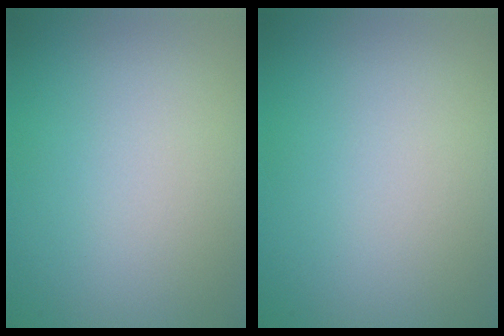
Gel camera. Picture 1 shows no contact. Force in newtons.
{"total": 0.0}